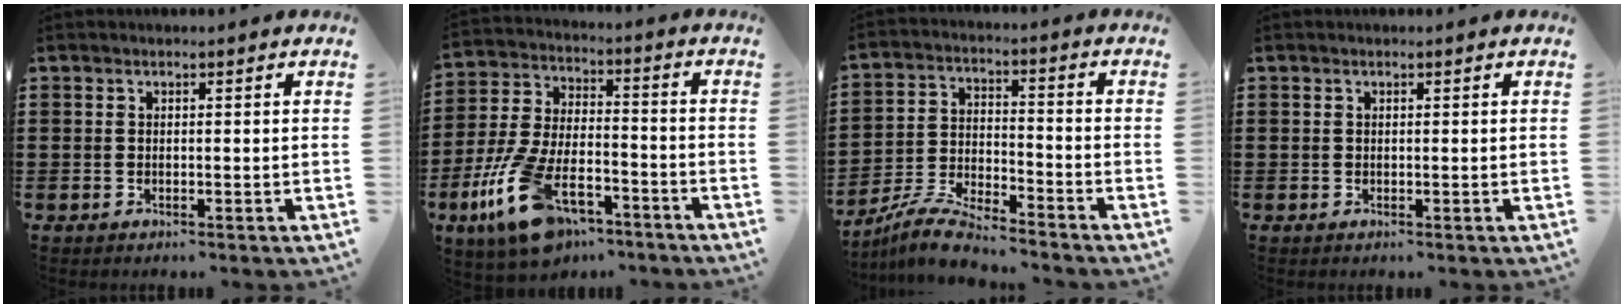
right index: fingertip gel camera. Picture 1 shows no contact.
{"total": 13.6, "force": [-8.1, 5.7, 9.2], "torque": [-0.212, 0.015, -0.154]}
{"total": 6.9, "force": [-6.5, 0.4, 2.2], "torque": [-0.058, 0.001, -0.130]}
{"total": 0.0}